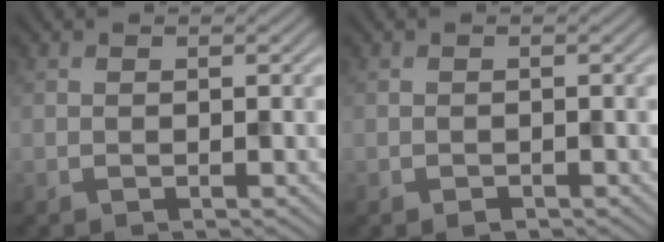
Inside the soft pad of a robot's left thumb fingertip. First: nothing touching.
{"total": 0.6, "force": [-0.5, 0.4, 0.2], "torque": [-0.003, -0.003, -0.007]}